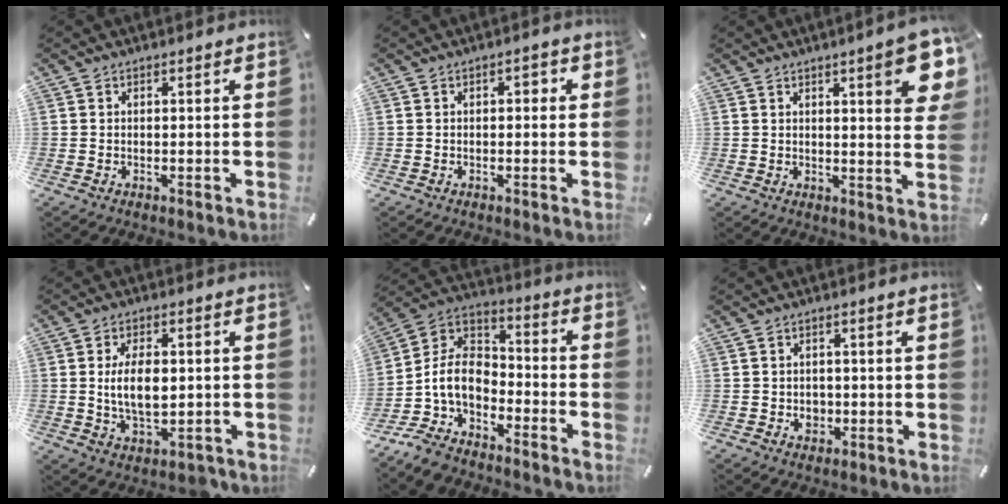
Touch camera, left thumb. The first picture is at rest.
{"total": 1.7, "force": [-0.6, 1.0, 1.3], "torque": [-0.025, 0.009, -0.014]}
{"total": 10.3, "force": [4.8, 2.3, 8.8], "torque": [-0.112, -0.028, 0.074]}
{"total": 9.1, "force": [-0.3, 5.2, 7.4], "torque": [-0.136, 0.002, -0.007]}
{"total": 10.5, "force": [-5.6, 6.7, 5.8], "torque": [-0.154, 0.006, -0.117]}
{"total": 2.8, "force": [-0.5, 2.6, 1.1], "torque": [-0.005, -0.004, -0.014]}